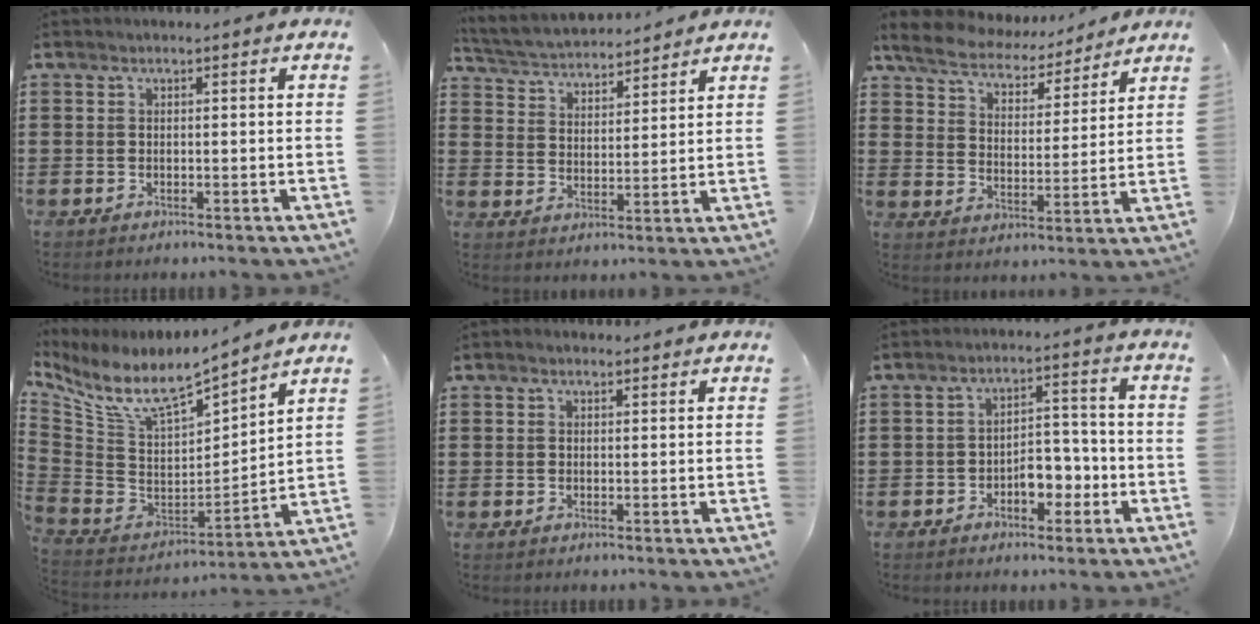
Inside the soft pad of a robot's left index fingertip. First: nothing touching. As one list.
[{"total": 4.0, "force": [4.0, 0.5, 0.3], "torque": [-0.028, -0.022, 0.067]}, {"total": 6.2, "force": [5.8, 1.5, 1.7], "torque": [-0.063, -0.035, 0.098]}, {"total": 8.3, "force": [6.8, 1.7, 4.4], "torque": [-0.120, -0.060, 0.114]}, {"total": 0.6, "force": [0.3, 0.4, 0.3], "torque": [-0.007, 0.003, 0.007]}, {"total": 5.4, "force": [-2.3, 3.2, 3.6], "torque": [-0.056, 0.007, -0.046]}]